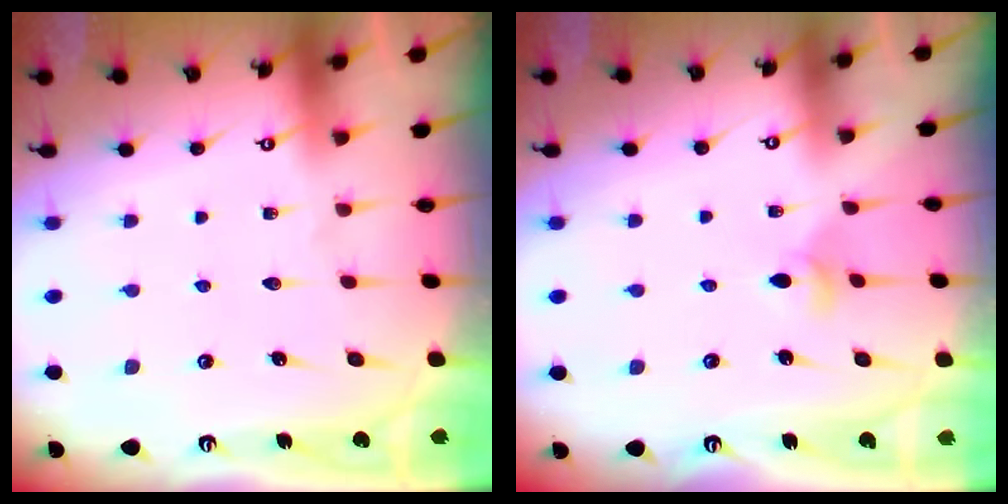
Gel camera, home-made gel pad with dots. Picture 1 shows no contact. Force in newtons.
{"total": 4.8, "press": 4.8, "slide": 0.6}